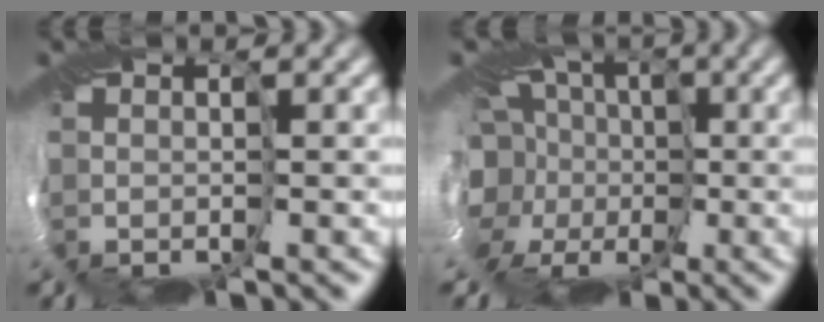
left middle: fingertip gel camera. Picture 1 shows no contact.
{"total": 11.2, "force": [-2.9, 8.6, 6.6], "torque": [-0.100, -0.023, -0.058]}